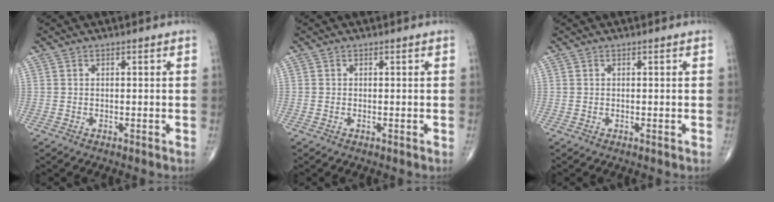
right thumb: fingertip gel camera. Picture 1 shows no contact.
{"total": 0.0}
{"total": 0.0}